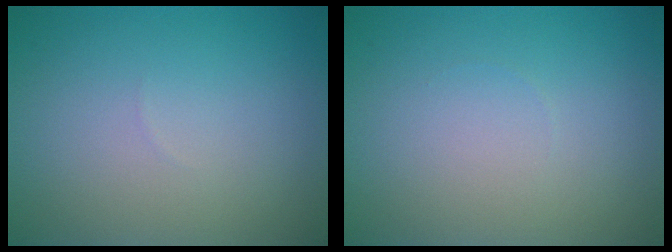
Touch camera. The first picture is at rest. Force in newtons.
{"total": 0.0}